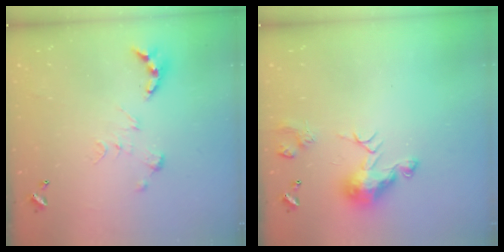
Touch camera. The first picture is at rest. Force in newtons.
{"total": 7.8, "press": 7.7, "slide": 0.7}